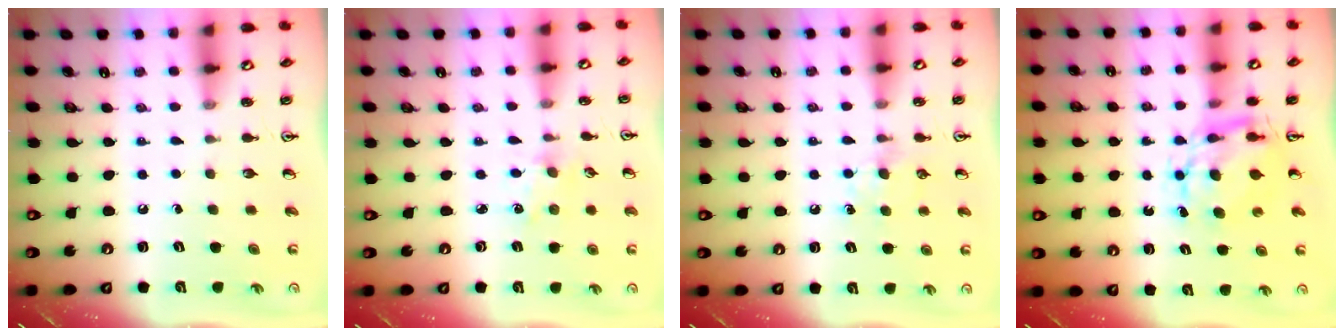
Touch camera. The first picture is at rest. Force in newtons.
{"total": 1.6, "press": 1.5, "slide": 0.3}
{"total": 5.3, "press": 5.3, "slide": 0.8}
{"total": 7.5, "press": 7.5, "slide": 0.7}